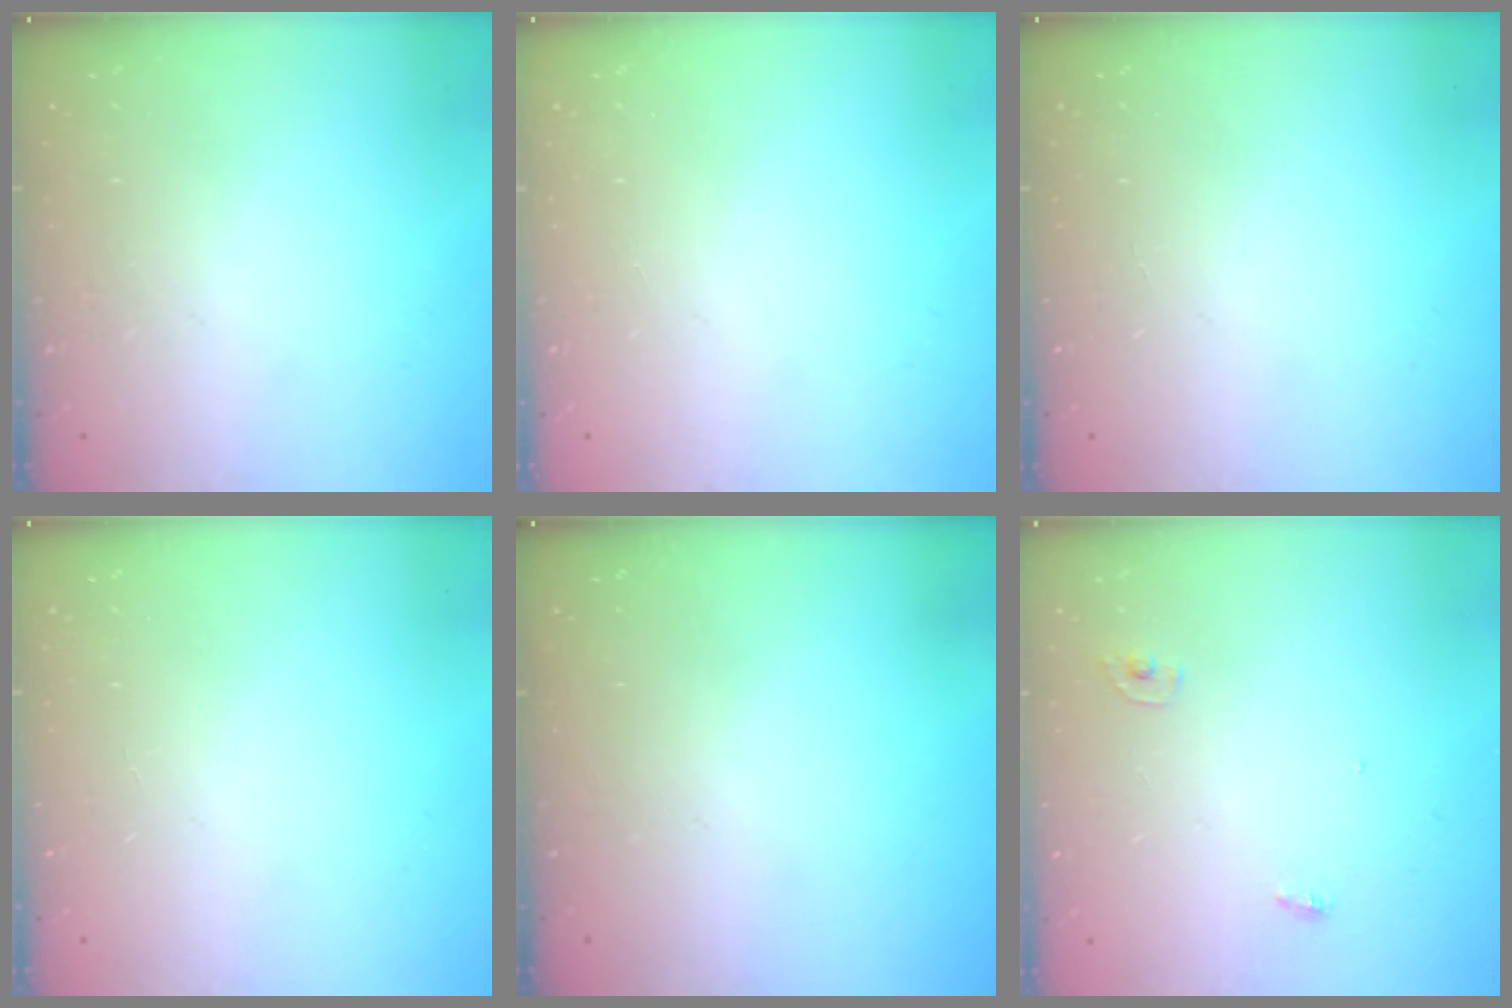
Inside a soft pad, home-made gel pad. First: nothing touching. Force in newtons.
{"total": 0.0}
{"total": 0.0}
{"total": 0.0}
{"total": 0.0}
{"total": 2.8, "press": 2.8, "slide": 0.1}